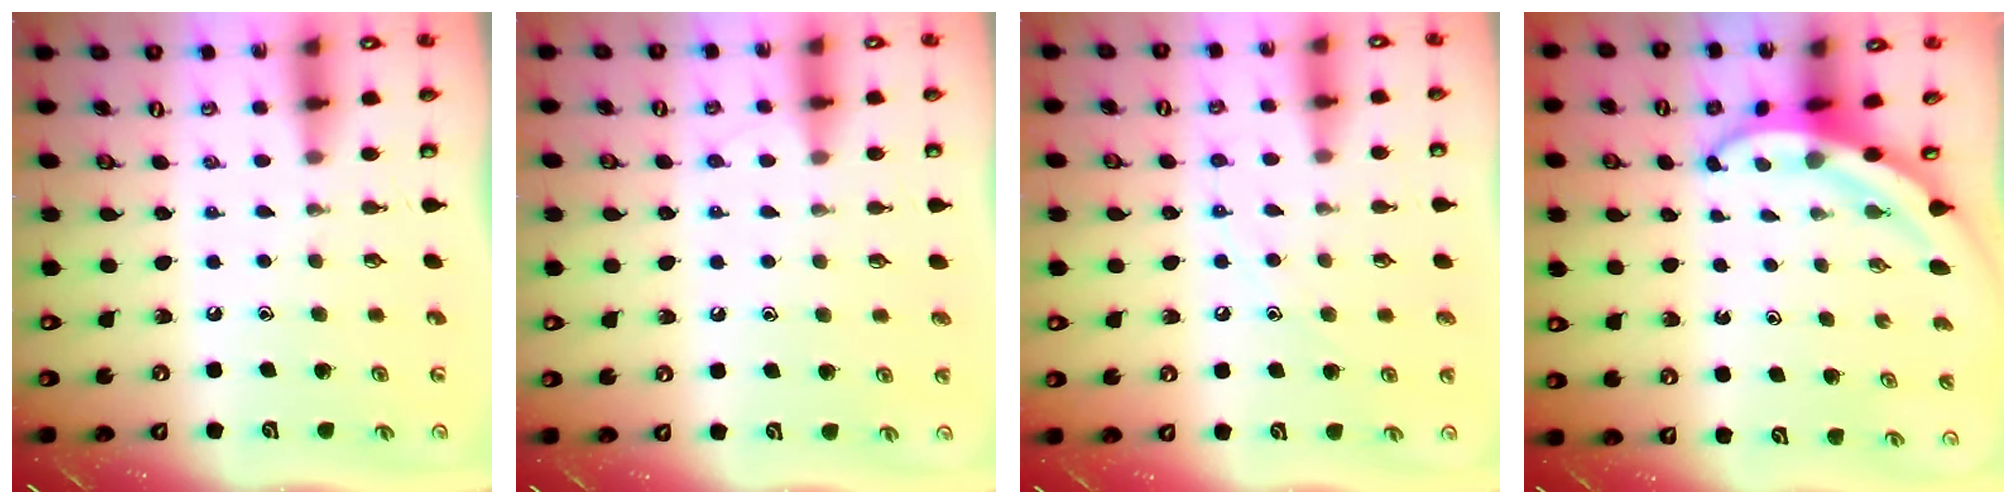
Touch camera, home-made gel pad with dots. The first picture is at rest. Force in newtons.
{"total": 5.4, "press": 5.4, "slide": 0.6}
{"total": 8.2, "press": 8.2, "slide": 0.6}
{"total": 3.8, "press": 3.8, "slide": 0.5}